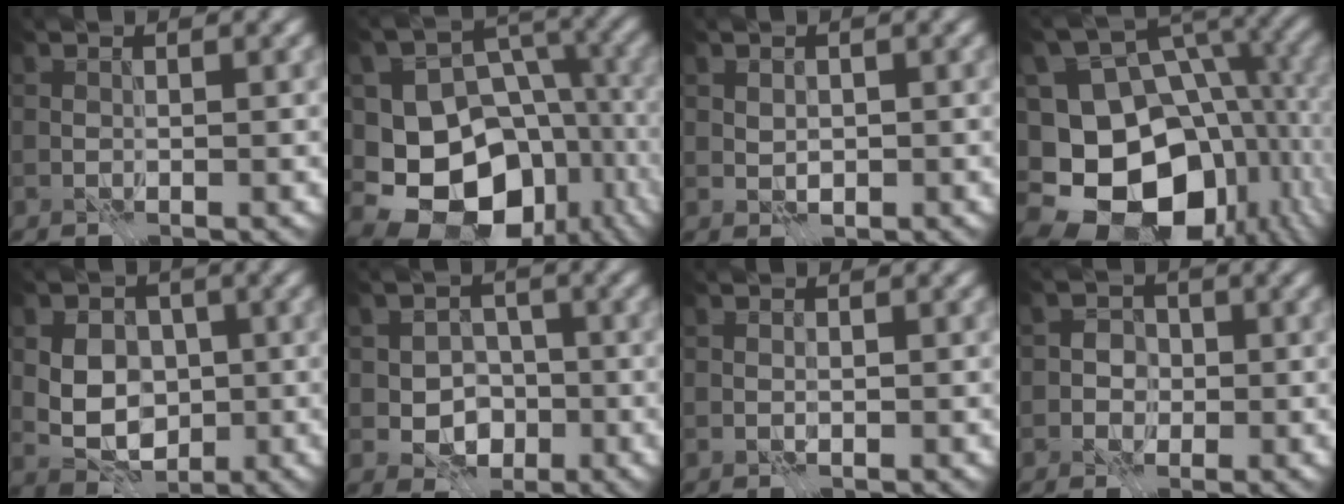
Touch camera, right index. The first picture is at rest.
{"total": 13.4, "force": [-4.5, 9.8, 8.0], "torque": [-0.128, -0.032, -0.061]}
{"total": 1.2, "force": [0.1, 0.9, 0.8], "torque": [-0.014, -0.002, 0.000]}
{"total": 18.1, "force": [-6.3, 12.8, 11.1], "torque": [-0.183, -0.023, -0.084]}
{"total": 6.1, "force": [-0.3, 4.8, 3.8], "torque": [-0.041, 0.003, -0.018]}
{"total": 4.5, "force": [-1.7, 3.3, 2.5], "torque": [-0.030, -0.002, -0.039]}
{"total": 0.0}
{"total": 2.3, "force": [-0.9, 2.0, 0.9], "torque": [0.015, 0.004, -0.030]}